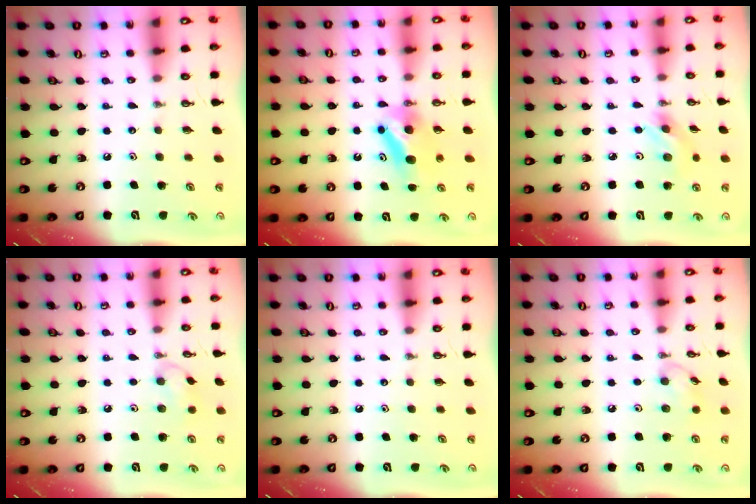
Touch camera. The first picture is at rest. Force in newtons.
{"total": 7.2, "press": 7.0, "slide": 1.6}
{"total": 4.6, "press": 4.5, "slide": 0.9}
{"total": 7.8, "press": 7.3, "slide": 2.7}
{"total": 0.0}
{"total": 6.6, "press": 6.6, "slide": 0.8}